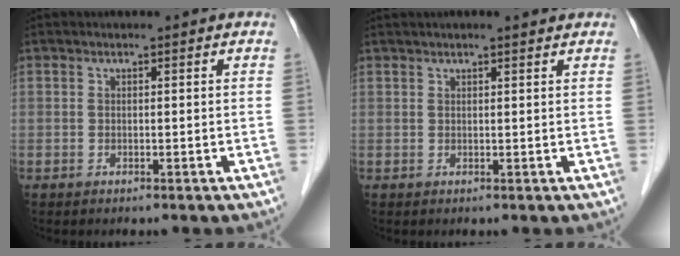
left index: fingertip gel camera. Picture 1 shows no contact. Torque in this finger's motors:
{"motor_torque": [0.99, -1.15, 0.39, 0.10]}